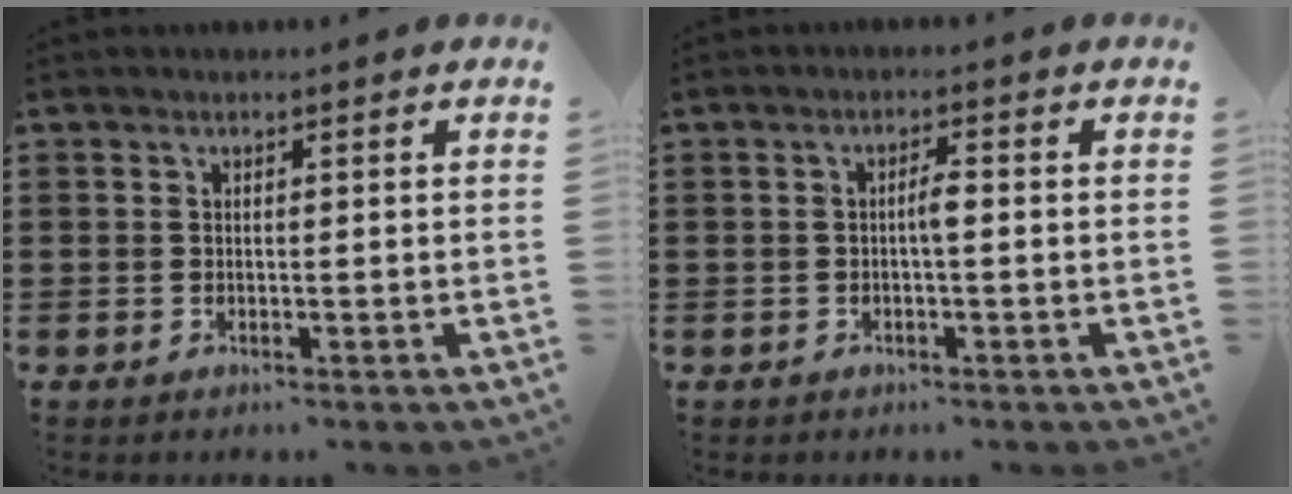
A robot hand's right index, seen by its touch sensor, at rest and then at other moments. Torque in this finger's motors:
{"motor_torque": [0.66, -0.14, 0.08, 0.04]}